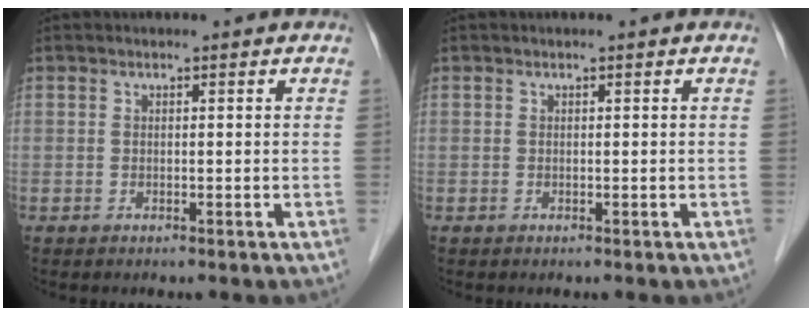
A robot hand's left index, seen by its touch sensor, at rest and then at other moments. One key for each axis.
{"total": 0.0}